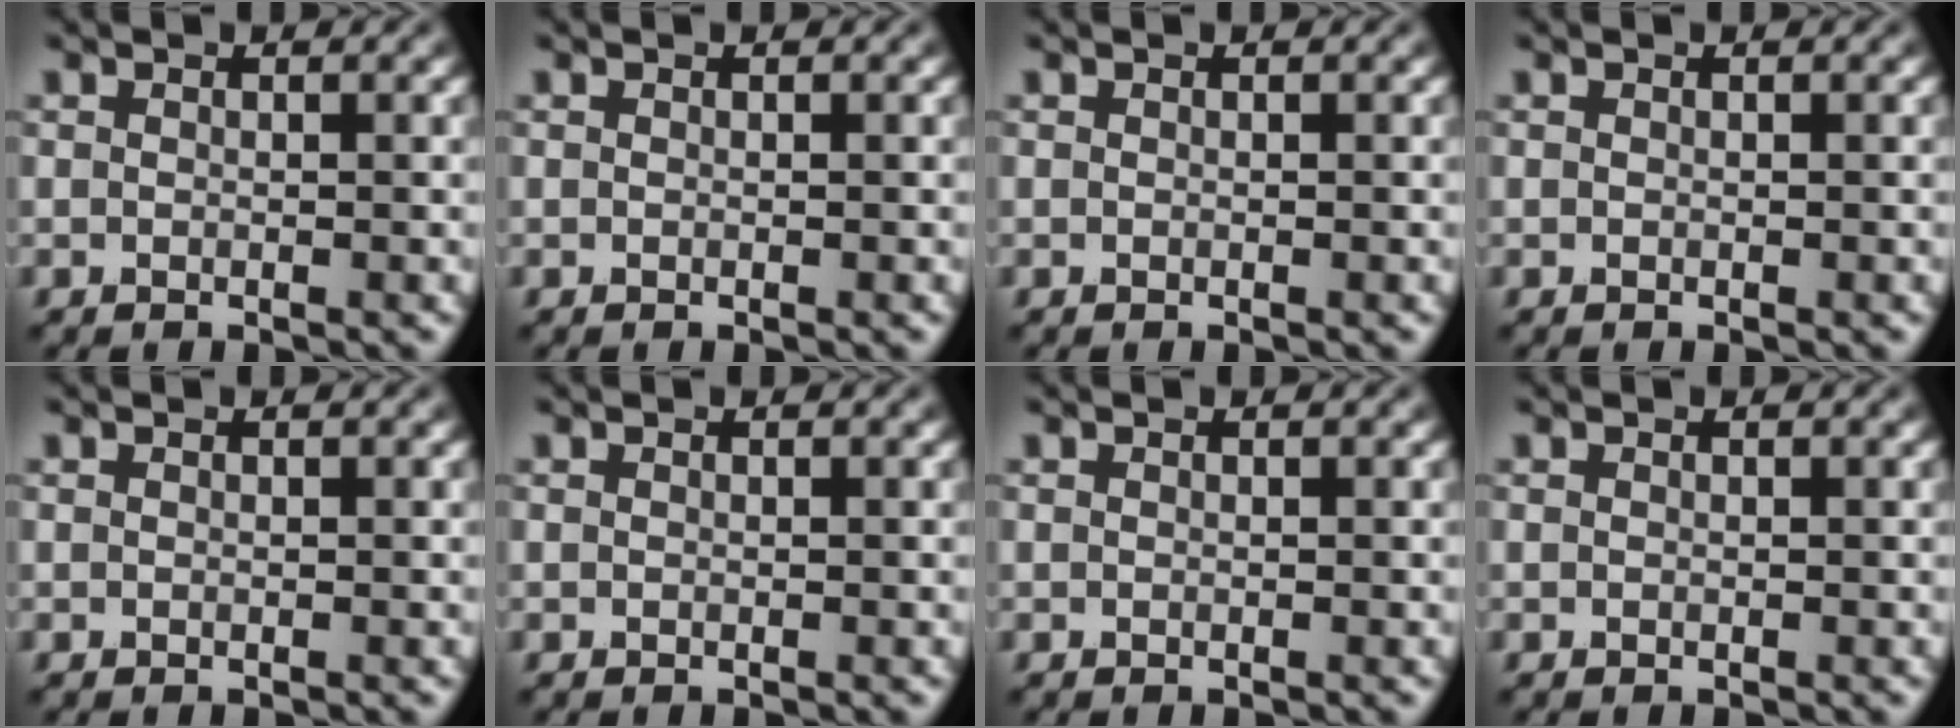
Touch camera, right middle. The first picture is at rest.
{"total": 0.0}
{"total": 0.0}
{"total": 0.0}
{"total": 0.0}
{"total": 0.0}
{"total": 0.0}
{"total": 0.0}